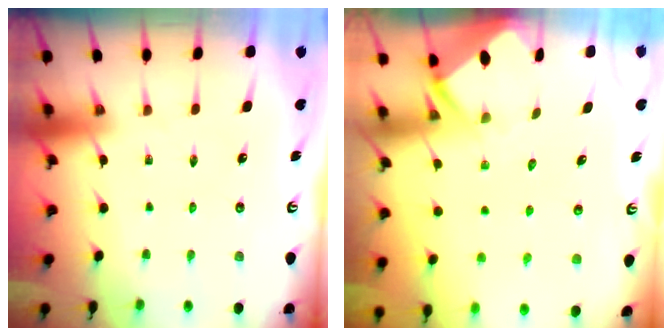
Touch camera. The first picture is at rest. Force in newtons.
{"total": 2.3, "press": 2.3, "slide": 0.2}